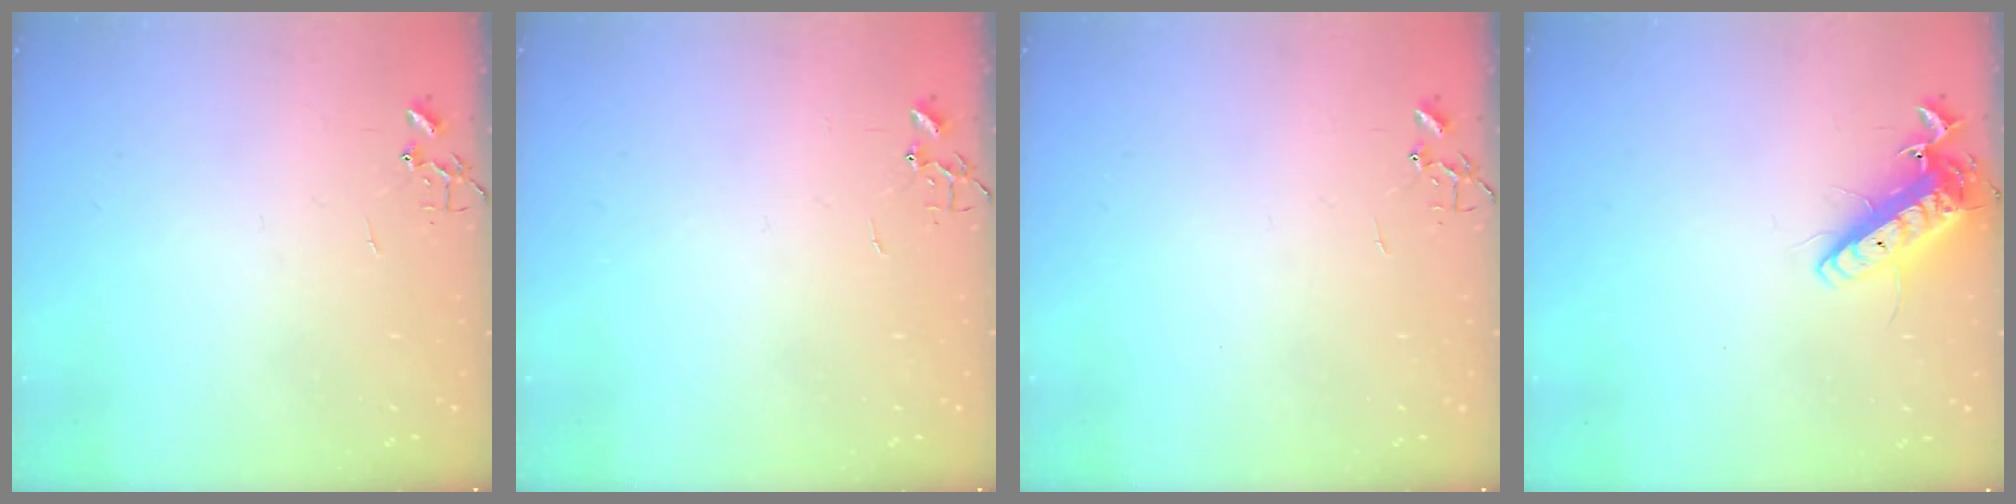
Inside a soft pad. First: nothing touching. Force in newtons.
{"total": 0.0}
{"total": 0.0}
{"total": 13.4, "press": 13.1, "slide": 2.5}